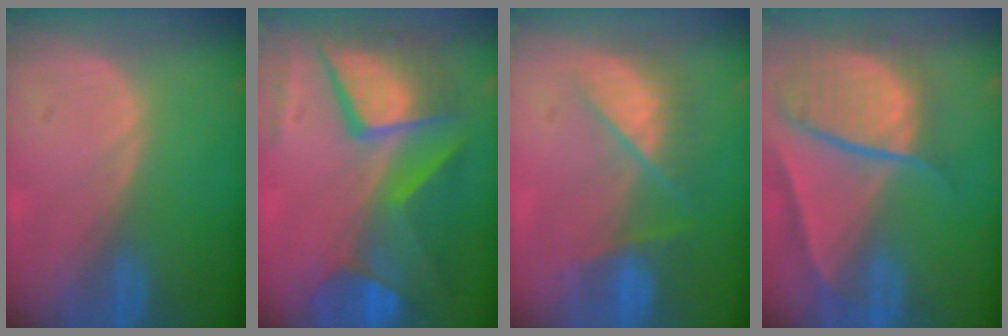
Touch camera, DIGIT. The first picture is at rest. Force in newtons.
{"total": 11.9, "press": 11.8, "slide": 1.1}
{"total": 7.2, "press": 6.9, "slide": 2.0}
{"total": 10.4, "press": 8.8, "slide": 5.6}